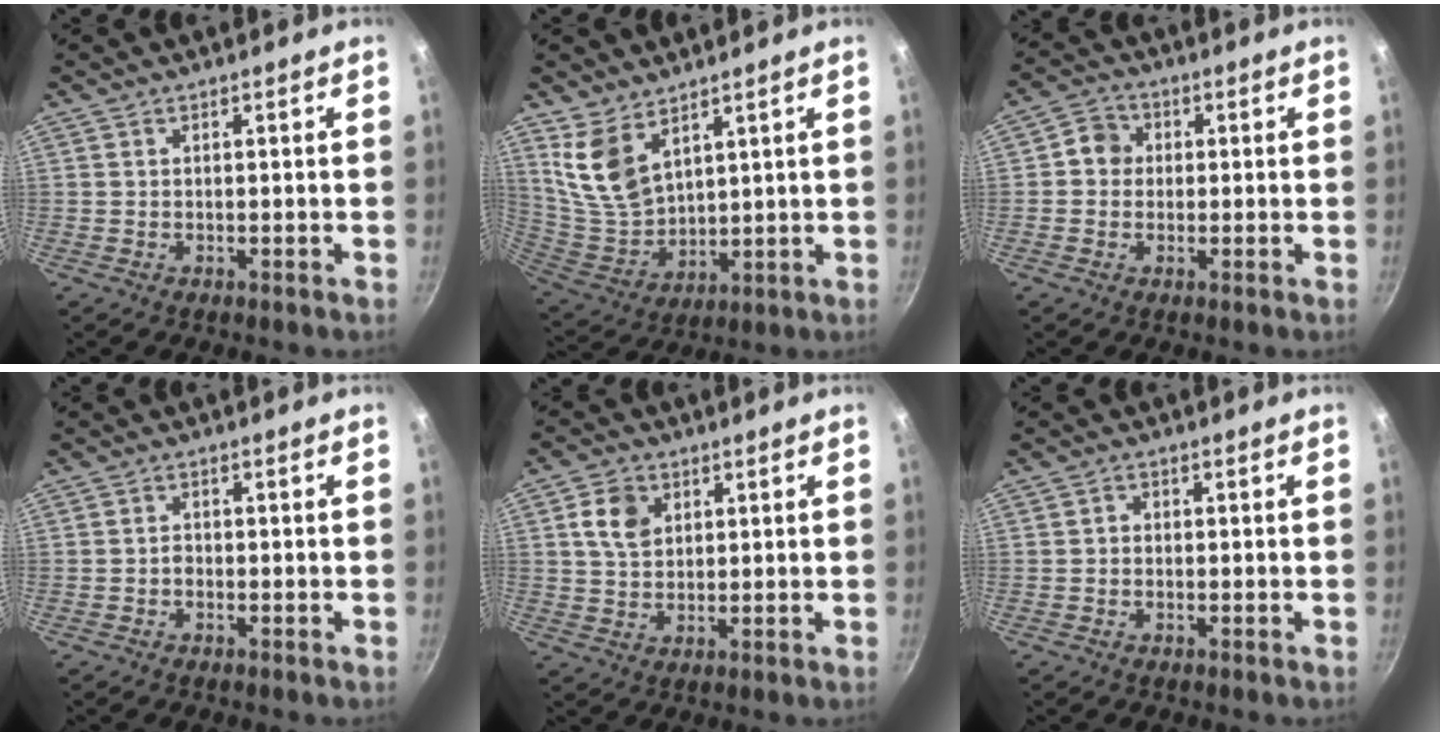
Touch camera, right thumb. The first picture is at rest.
{"total": 10.2, "force": [6.3, 5.4, 6.0], "torque": [-0.103, -0.054, 0.143]}
{"total": 4.7, "force": [0.4, 4.4, 1.7], "torque": [-0.001, 0.008, -0.007]}
{"total": 0.9, "force": [-0.4, 0.7, 0.4], "torque": [-0.005, 0.005, -0.009]}
{"total": 6.3, "force": [2.2, 4.6, 3.6], "torque": [-0.049, -0.001, 0.041]}
{"total": 1.2, "force": [-0.1, 1.1, 0.5], "torque": [-0.005, 0.005, -0.004]}